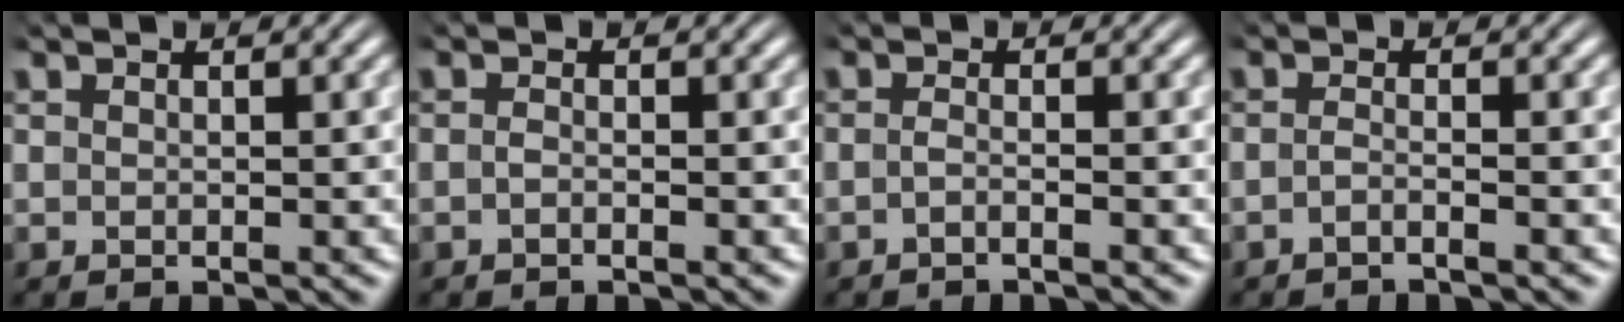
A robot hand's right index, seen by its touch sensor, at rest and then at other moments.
{"total": 0.8, "force": [-0.7, -0.1, 0.4], "torque": [-0.013, -0.006, -0.010]}
{"total": 1.4, "force": [-1.1, -0.5, 0.8], "torque": [-0.023, -0.006, -0.017]}
{"total": 1.7, "force": [-1.4, -0.3, 0.9], "torque": [-0.024, -0.007, -0.023]}